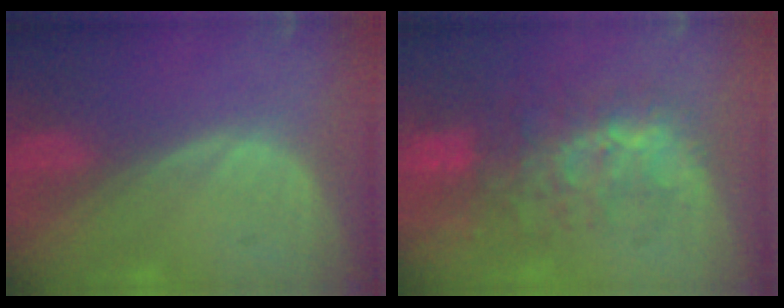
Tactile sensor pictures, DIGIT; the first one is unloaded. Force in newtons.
{"total": 9.3, "press": 8.4, "slide": 4.1}